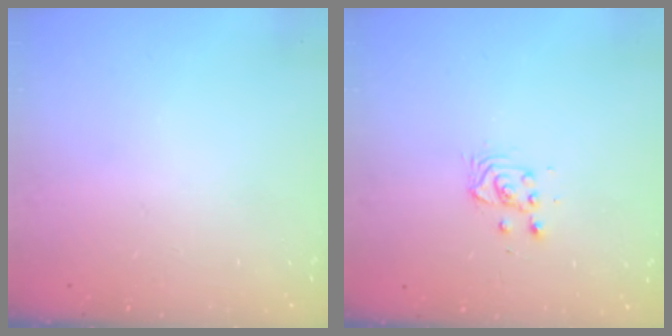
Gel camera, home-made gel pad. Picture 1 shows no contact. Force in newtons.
{"total": 3.1, "press": 3.1, "slide": 0.3}